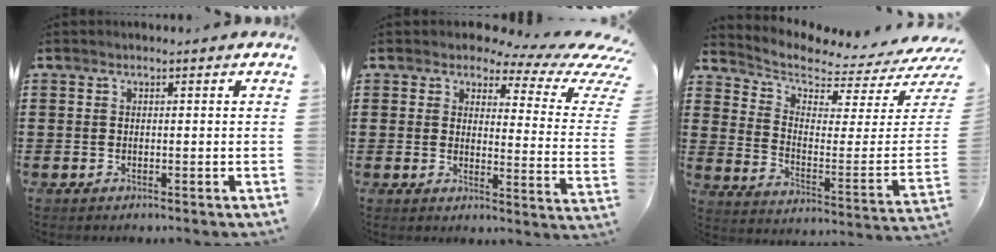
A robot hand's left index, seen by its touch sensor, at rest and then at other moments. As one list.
[{"total": 4.8, "force": [3.3, 1.9, 3.0], "torque": [-0.060, -0.018, 0.050]}, {"total": 4.2, "force": [3.9, 0.9, 1.5], "torque": [-0.048, -0.053, 0.060]}]